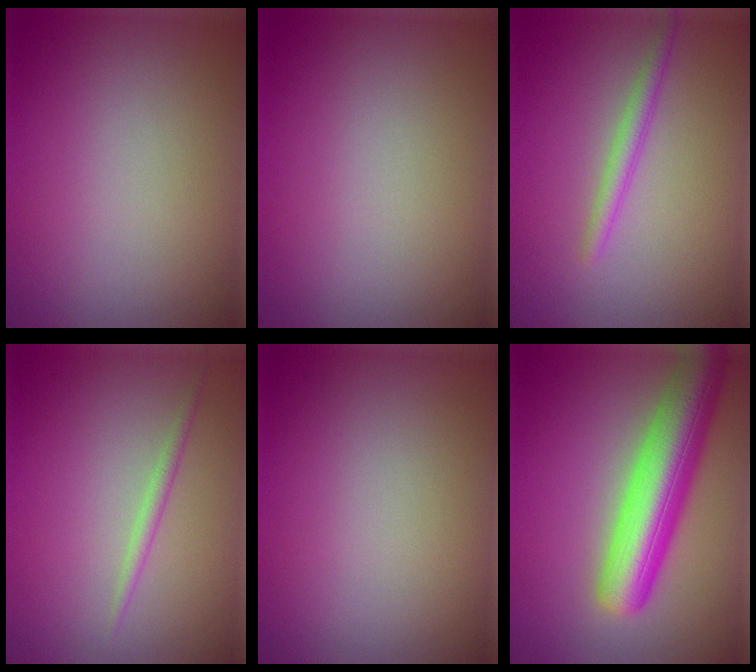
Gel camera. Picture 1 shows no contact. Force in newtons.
{"total": 0.0}
{"total": 1.8, "press": 1.8, "slide": 0.0}
{"total": 1.1, "press": 1.1, "slide": 0.1}
{"total": 0.0}
{"total": 8.7, "press": 8.7, "slide": 0.4}